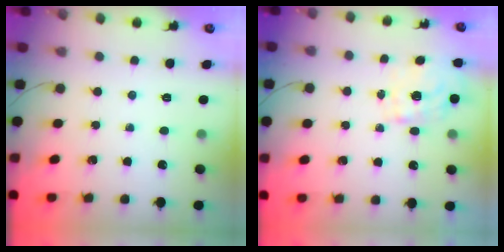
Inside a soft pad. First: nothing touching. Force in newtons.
{"total": 0.9, "press": 0.7, "slide": 0.6}